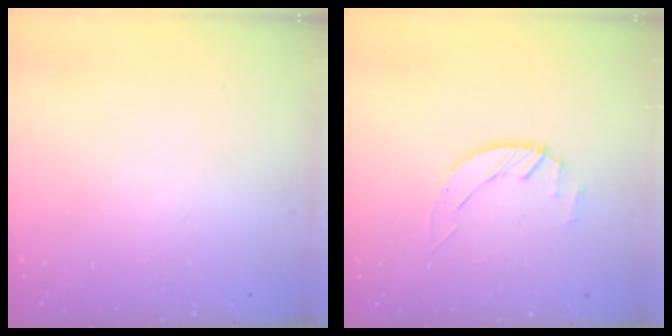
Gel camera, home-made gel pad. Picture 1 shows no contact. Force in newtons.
{"total": 2.0, "press": 2.0, "slide": 0.3}